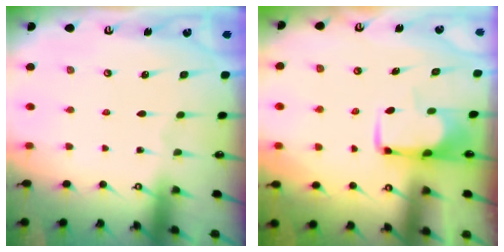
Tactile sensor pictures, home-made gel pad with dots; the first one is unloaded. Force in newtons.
{"total": 1.9, "press": 1.9, "slide": 0.5}